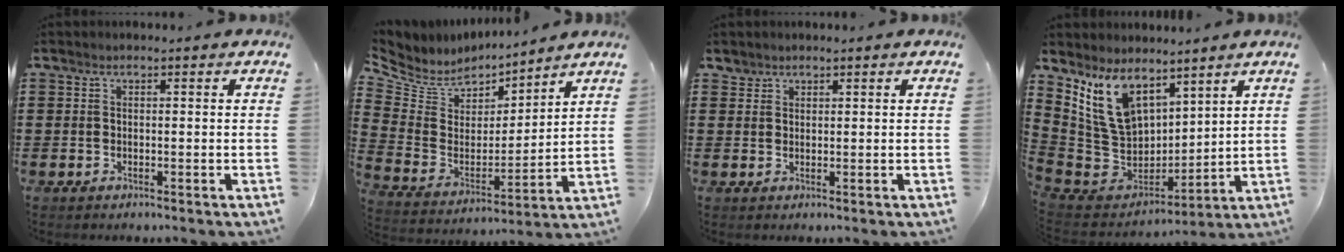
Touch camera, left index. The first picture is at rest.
{"total": 6.6, "force": [5.8, 3.1, 0.9], "torque": [-0.061, -0.046, 0.102]}
{"total": 1.4, "force": [1.3, 0.6, 0.0], "torque": [-0.003, 0.003, 0.026]}
{"total": 11.0, "force": [5.9, 7.0, 6.1], "torque": [-0.169, -0.035, 0.120]}